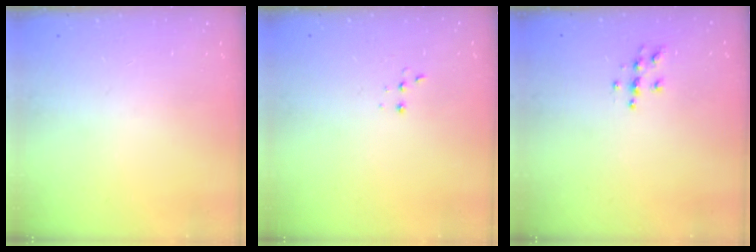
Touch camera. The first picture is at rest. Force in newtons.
{"total": 2.7, "press": 2.7, "slide": 0.5}
{"total": 5.4, "press": 5.4, "slide": 0.1}